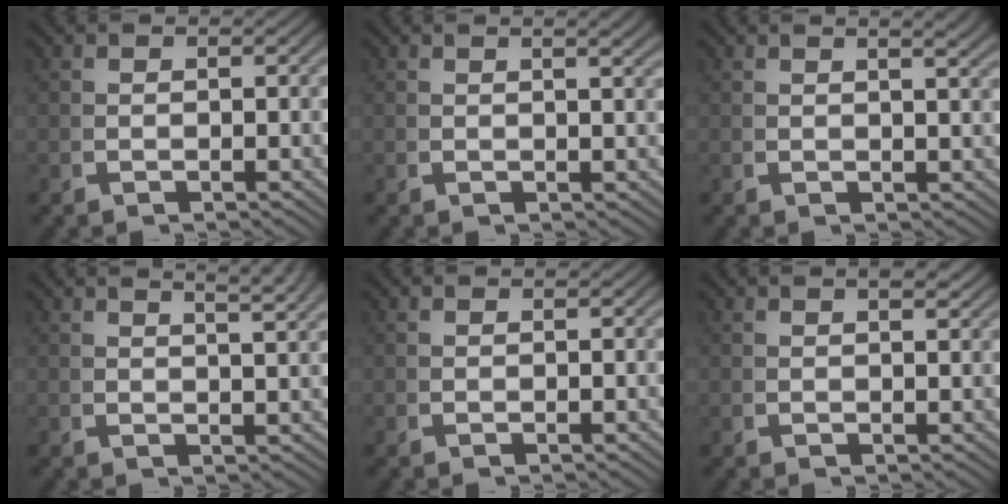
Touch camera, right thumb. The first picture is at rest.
{"total": 1.4, "force": [0.9, 0.1, 1.1], "torque": [-0.016, 0.003, 0.013]}
{"total": 2.4, "force": [1.6, 0.5, 1.7], "torque": [-0.019, 0.008, 0.021]}
{"total": 4.4, "force": [2.9, 1.3, 3.0], "torque": [-0.031, 0.010, 0.043]}
{"total": 0.0}
{"total": 1.6, "force": [1.0, 0.2, 1.1], "torque": [-0.011, 0.003, 0.017]}